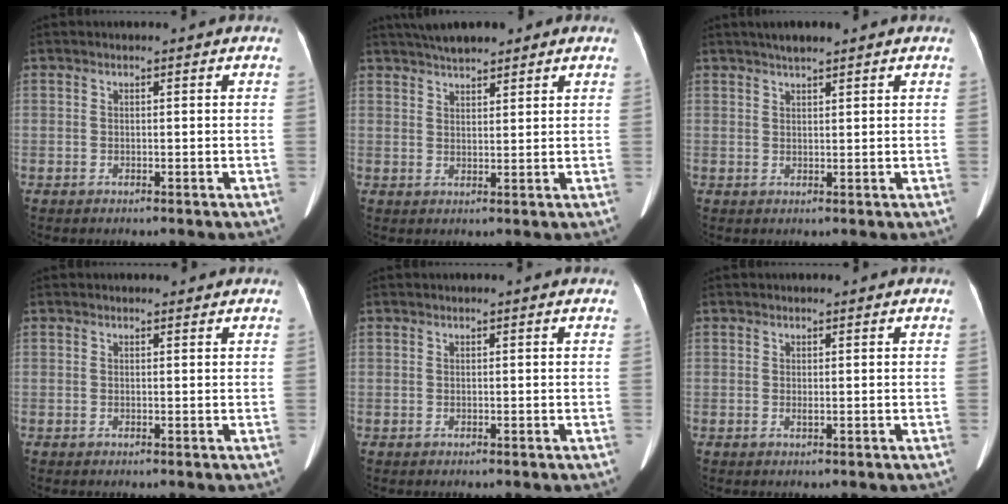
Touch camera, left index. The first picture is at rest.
{"total": 7.8, "force": [6.3, 2.1, 4.0], "torque": [-0.059, 0.027, 0.104]}
{"total": 3.5, "force": [2.9, 0.4, 2.0], "torque": [-0.034, 0.015, 0.049]}
{"total": 1.9, "force": [1.7, 0.6, 0.5], "torque": [-0.005, 0.008, 0.022]}
{"total": 1.5, "force": [1.3, 0.2, 0.5], "torque": [-0.010, 0.021, 0.017]}
{"total": 0.8, "force": [0.5, 0.2, 0.6], "torque": [-0.012, 0.002, 0.008]}